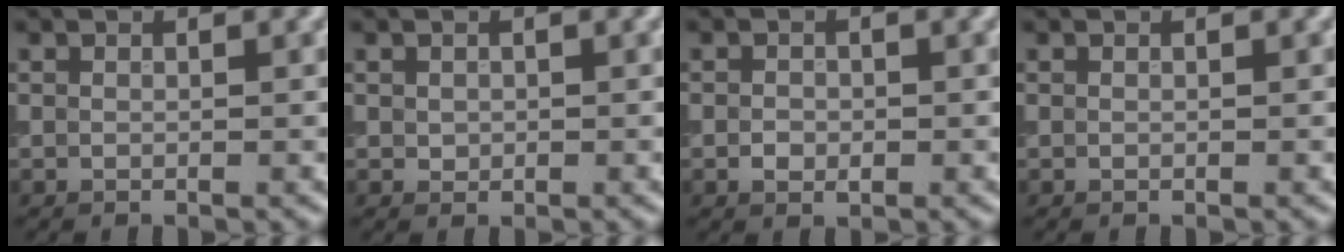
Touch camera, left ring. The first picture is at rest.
{"total": 0.7, "force": [0.1, 0.7, 0.3], "torque": [-0.002, -0.001, 0.002]}
{"total": 1.4, "force": [-0.4, 1.0, 0.9], "torque": [-0.013, 0.000, -0.009]}
{"total": 0.0}